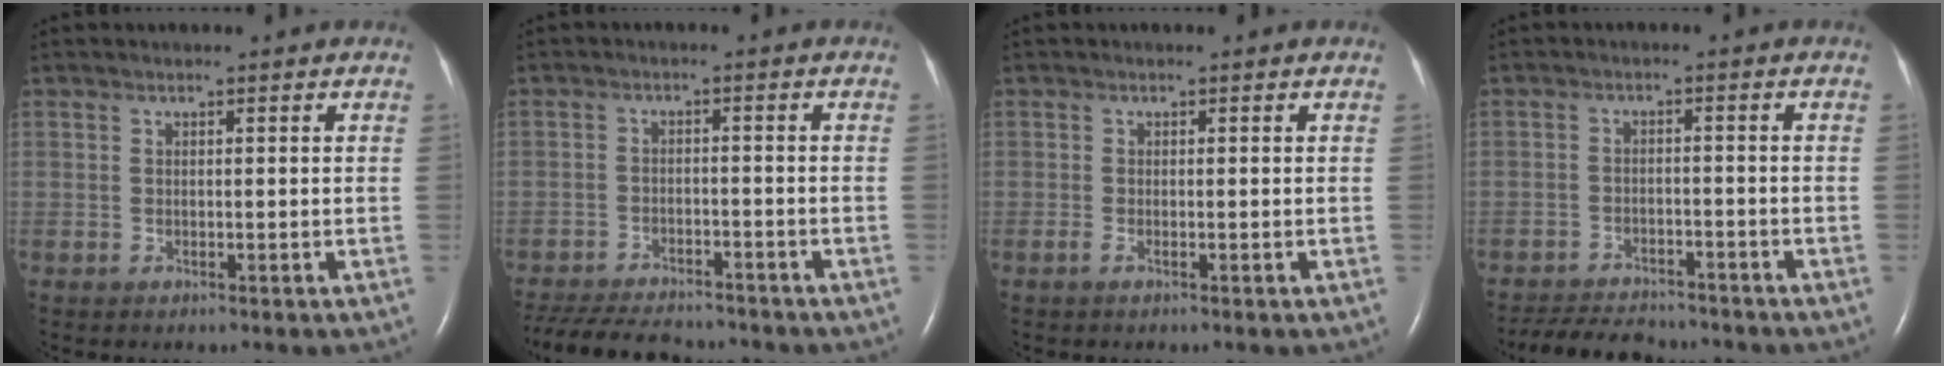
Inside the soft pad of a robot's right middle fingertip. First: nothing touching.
{"total": 12.6, "force": [-11.3, 3.0, 4.7], "torque": [-0.095, -0.012, -0.166]}
{"total": 0.6, "force": [-0.4, 0.0, 0.5], "torque": [-0.011, -0.002, -0.008]}
{"total": 8.6, "force": [-8.1, 2.0, 2.2], "torque": [-0.038, -0.006, -0.122]}